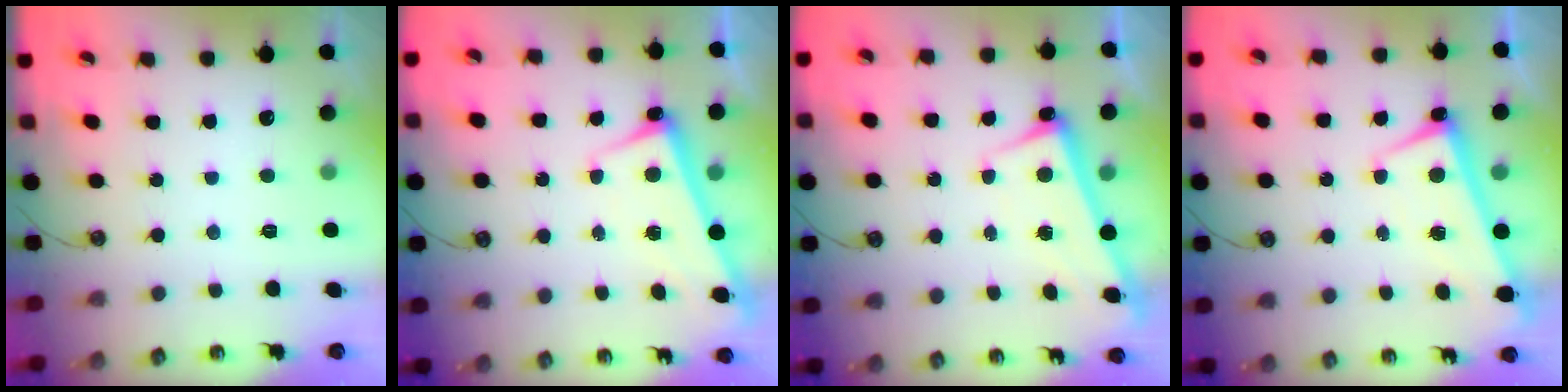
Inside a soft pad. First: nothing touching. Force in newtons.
{"total": 2.5, "press": 2.4, "slide": 0.5}
{"total": 2.7, "press": 2.7, "slide": 0.4}
{"total": 1.0, "press": 0.8, "slide": 0.5}